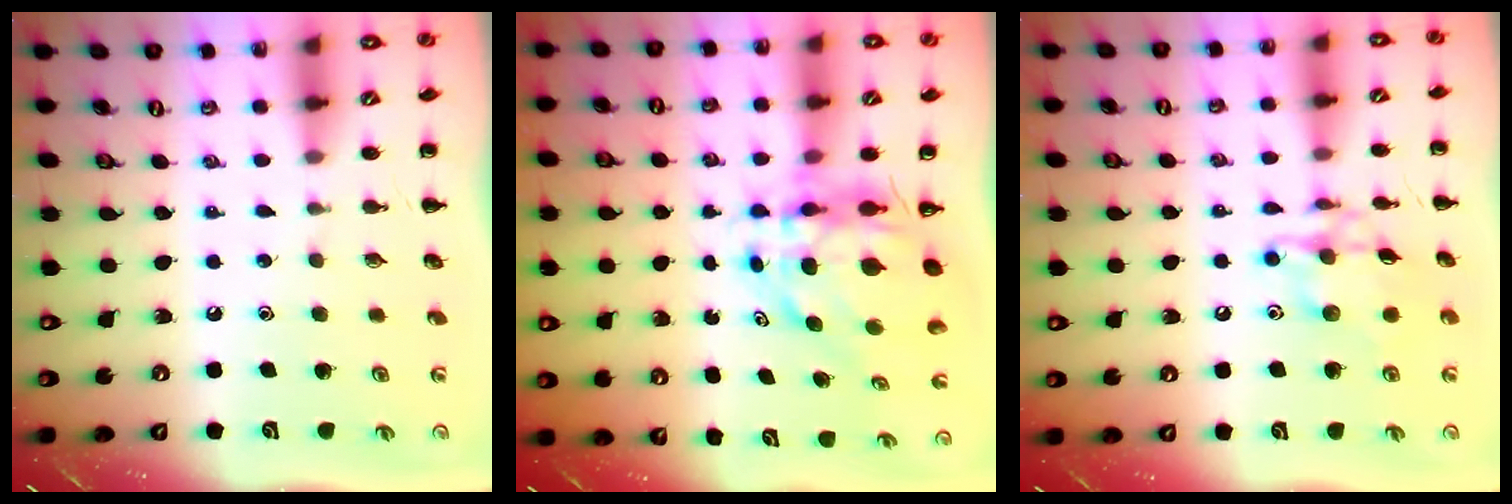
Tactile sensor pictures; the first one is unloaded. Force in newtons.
{"total": 7.6, "press": 7.1, "slide": 2.7}
{"total": 13.2, "press": 13.2, "slide": 0.7}